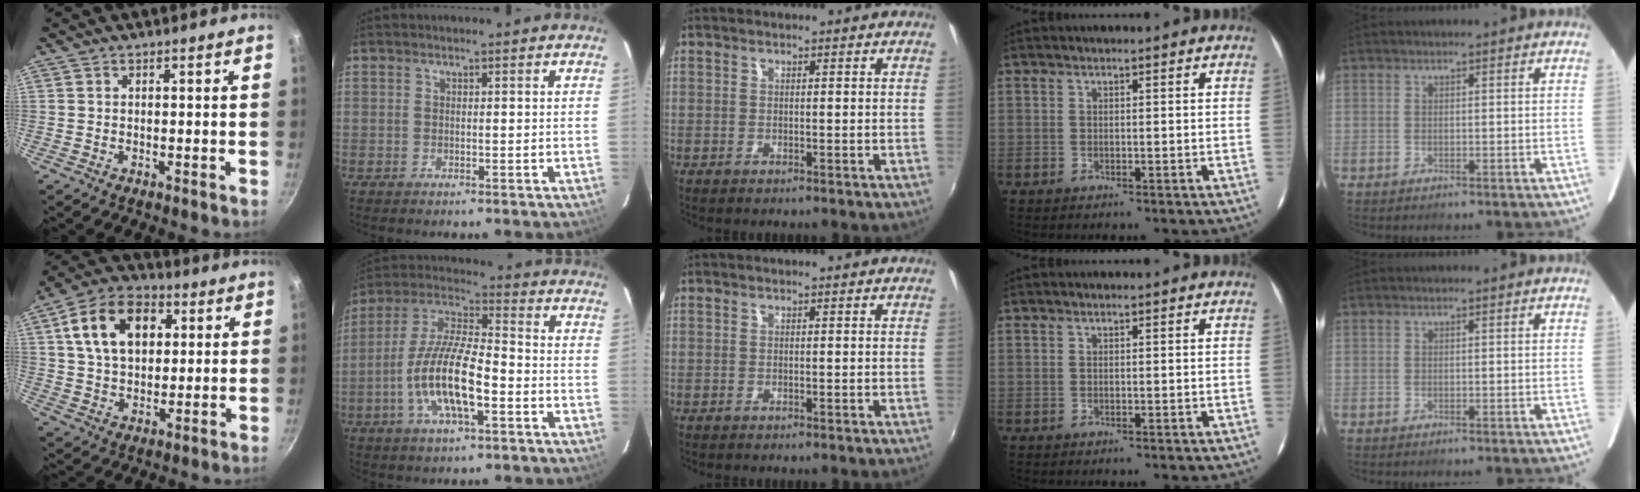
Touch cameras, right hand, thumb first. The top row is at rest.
{"thumb": {"total": 15.1, "force": [4.2, 10.2, 10.3], "torque": [-0.152, 0.009, 0.061]}, "index": {"total": 14.3, "force": [-4.9, 4.2, 12.8], "torque": [-0.260, -0.003, -0.094]}}